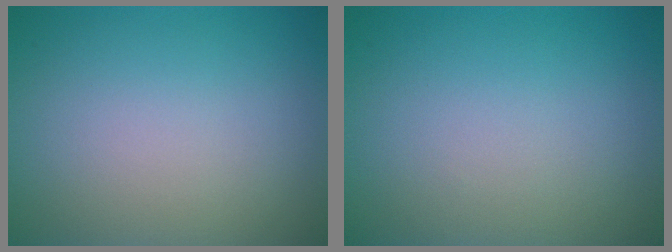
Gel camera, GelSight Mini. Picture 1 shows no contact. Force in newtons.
{"total": 0.0}